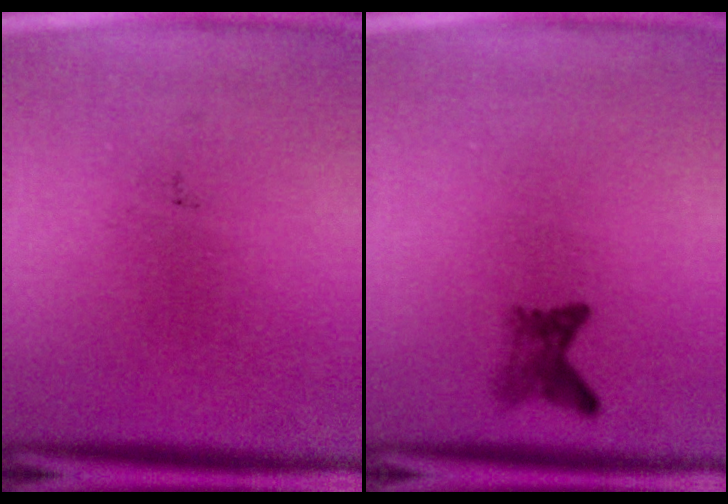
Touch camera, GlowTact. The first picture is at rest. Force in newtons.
{"total": 1.9}